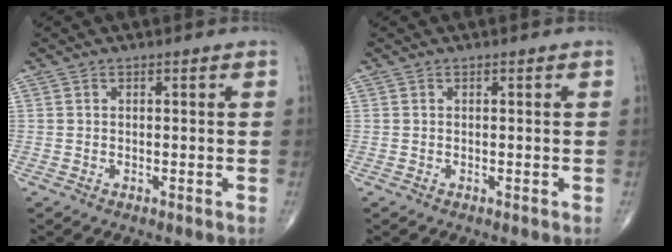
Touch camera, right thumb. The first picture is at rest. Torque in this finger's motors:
{"motor_torque": [0.00, 0.00, 0.06, 0.13, 0.00]}